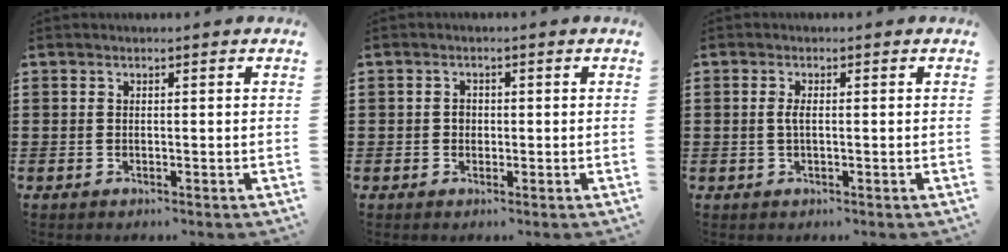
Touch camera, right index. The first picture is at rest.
{"total": 1.2, "force": [-0.1, 1.0, 0.6], "torque": [-0.015, 0.003, -0.002]}
{"total": 1.7, "force": [-0.1, 0.5, 1.6], "torque": [-0.039, -0.002, -0.005]}